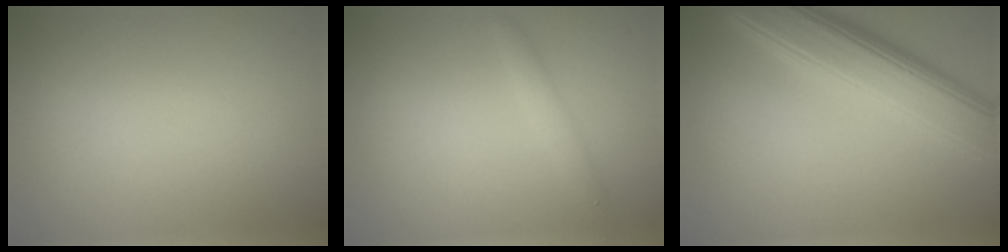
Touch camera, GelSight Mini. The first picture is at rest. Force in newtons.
{"total": 1.2, "press": 1.2, "slide": 0.0}
{"total": 8.7, "press": 8.7, "slide": 0.2}